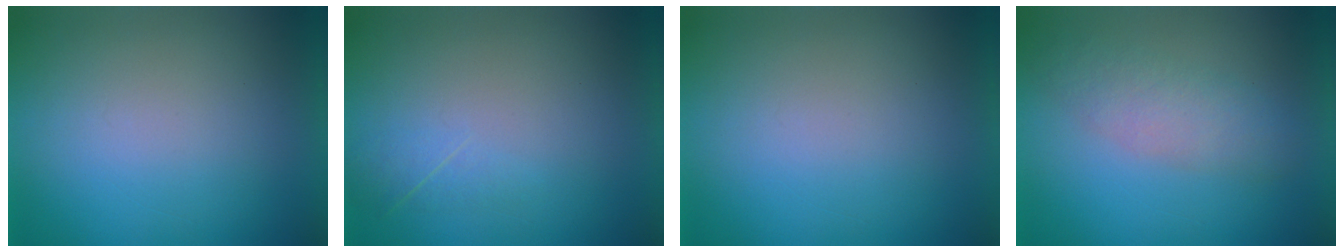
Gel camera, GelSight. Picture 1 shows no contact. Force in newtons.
{"total": 1.9}
{"total": 0.0}
{"total": 2.8}